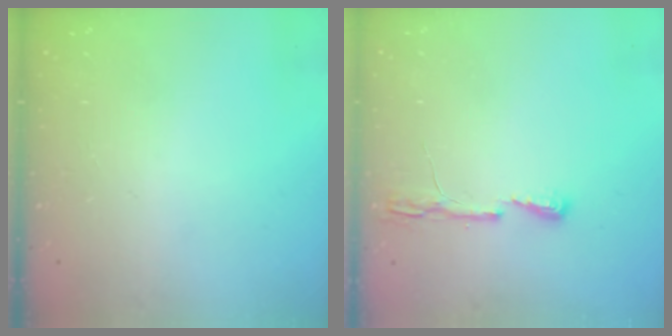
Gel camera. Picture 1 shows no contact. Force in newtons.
{"total": 4.3, "press": 4.2, "slide": 0.6}